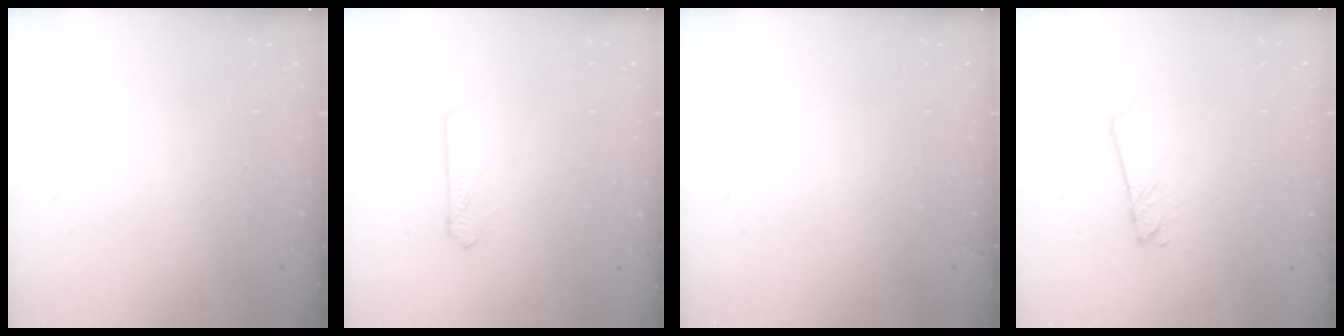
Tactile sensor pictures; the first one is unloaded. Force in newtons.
{"total": 2.1, "press": 2.1, "slide": 0.3}
{"total": 0.0}
{"total": 2.7, "press": 2.7, "slide": 0.2}